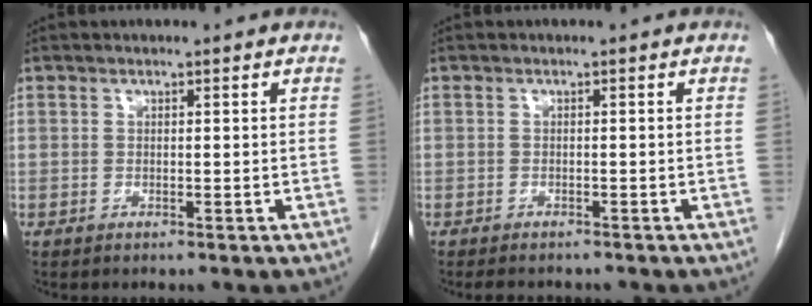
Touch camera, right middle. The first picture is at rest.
{"total": 3.6, "force": [-3.2, 1.0, 1.2], "torque": [-0.022, -0.008, -0.041]}